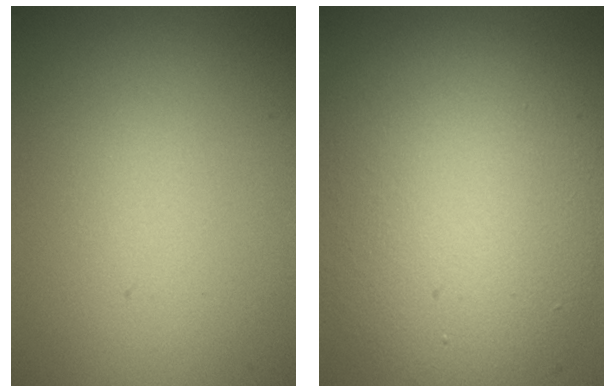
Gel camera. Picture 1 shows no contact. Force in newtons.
{"total": 10.7, "press": 10.7, "slide": 0.5}